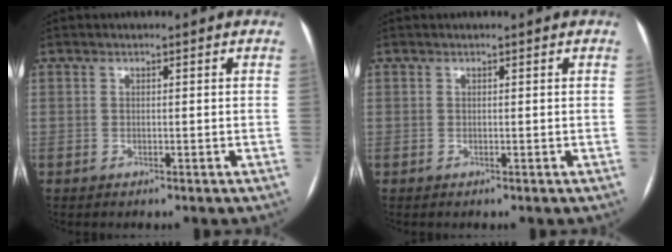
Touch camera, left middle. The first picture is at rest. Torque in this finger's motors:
{"motor_torque": [0.01, 0.01, 0.00, 0.00]}